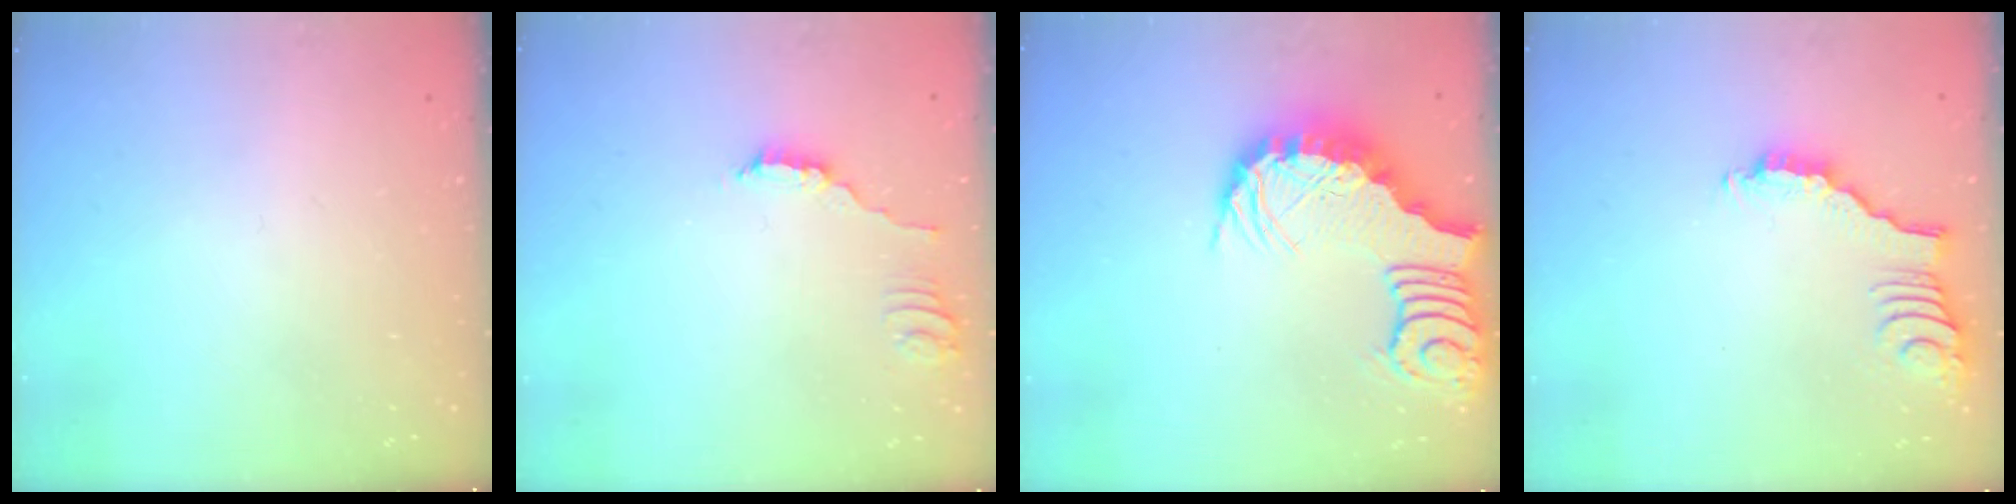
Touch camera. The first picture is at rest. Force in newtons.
{"total": 1.8, "press": 1.8, "slide": 0.3}
{"total": 3.7, "press": 3.6, "slide": 0.7}
{"total": 2.8, "press": 2.8, "slide": 0.3}